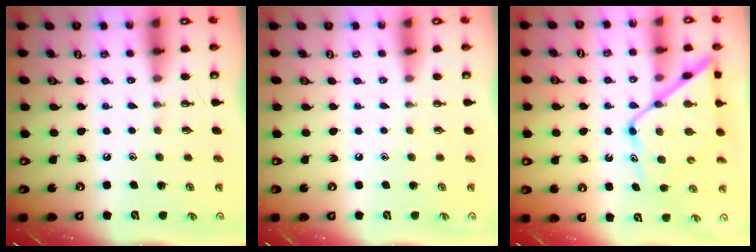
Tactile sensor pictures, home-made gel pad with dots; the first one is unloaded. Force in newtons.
{"total": 0.0}
{"total": 13.9, "press": 13.9, "slide": 1.1}